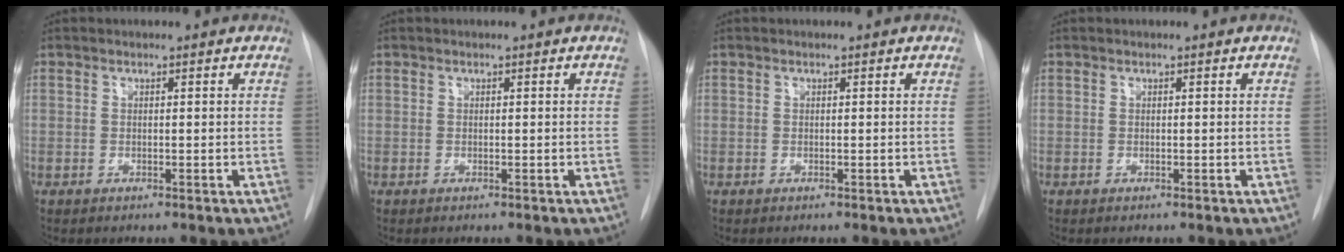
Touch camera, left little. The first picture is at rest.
{"total": 0.0}
{"total": 0.0}
{"total": 0.0}